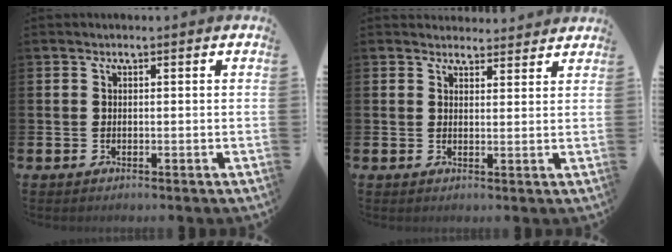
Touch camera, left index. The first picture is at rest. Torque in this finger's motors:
{"motor_torque": [0.79, -1.34, -0.06, -0.02]}